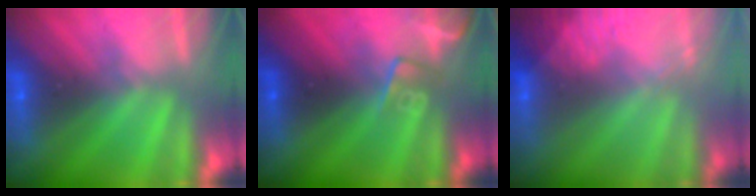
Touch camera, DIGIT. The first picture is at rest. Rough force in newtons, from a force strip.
{"total": 2.5}
{"total": 2.9}